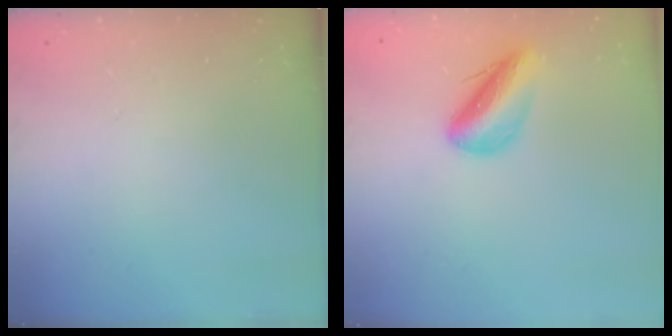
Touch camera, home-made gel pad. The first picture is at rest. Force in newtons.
{"total": 8.9, "press": 8.4, "slide": 2.7}